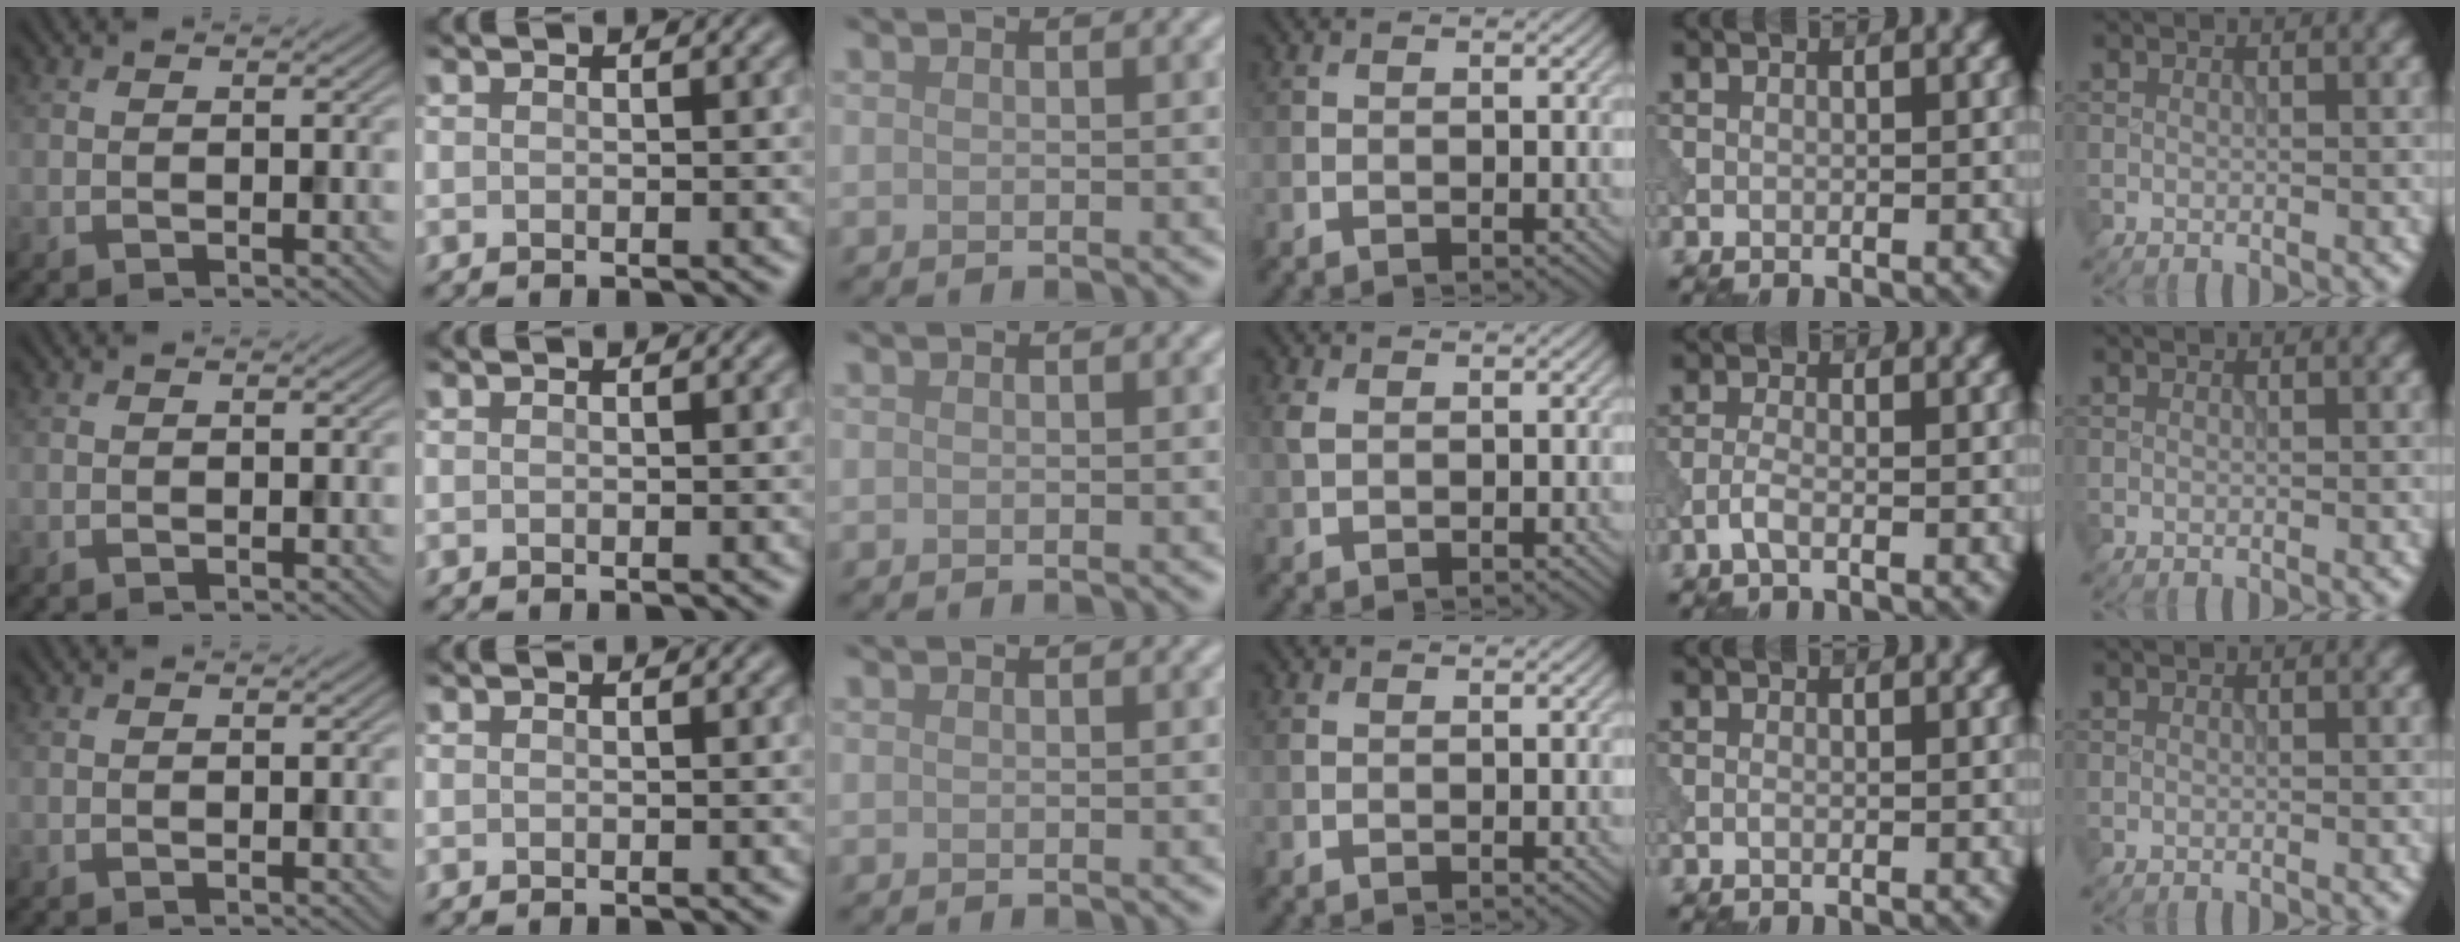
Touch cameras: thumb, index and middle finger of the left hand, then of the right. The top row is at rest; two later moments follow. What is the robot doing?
{"motion": "dispense", "object": "pipette"}